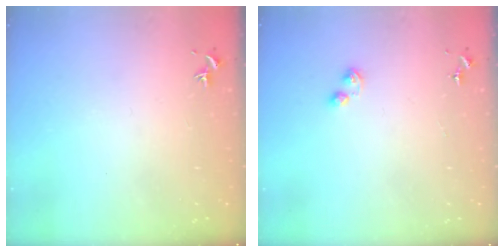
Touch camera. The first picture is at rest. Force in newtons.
{"total": 3.1, "press": 3.1, "slide": 0.4}